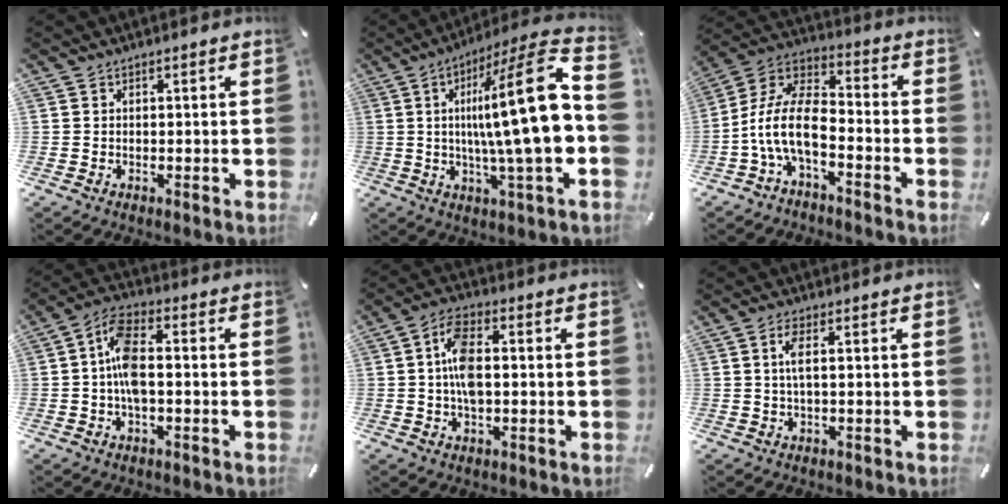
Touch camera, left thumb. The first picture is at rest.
{"total": 25.0, "force": [0.6, 3.9, 24.7], "torque": [-0.407, -0.011, -0.008]}
{"total": 12.7, "force": [-5.9, 6.1, 9.4], "torque": [-0.203, 0.013, -0.111]}
{"total": 8.6, "force": [-1.1, 4.0, 7.5], "torque": [-0.163, 0.004, -0.023]}
{"total": 8.1, "force": [0.0, 4.2, 7.0], "torque": [-0.138, 0.005, -0.004]}
{"total": 3.7, "force": [0.5, 0.6, 3.6], "torque": [-0.070, 0.000, 0.007]}